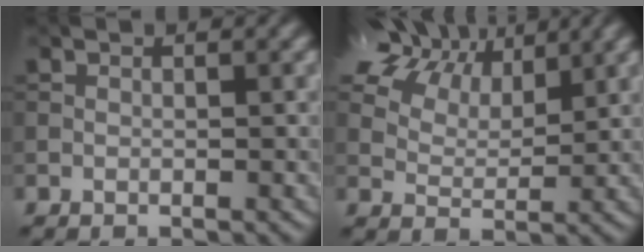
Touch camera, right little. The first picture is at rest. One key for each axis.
{"total": 9.2, "fx": 6.4, "fy": 4.4, "fz": 4.9, "tx": -0.143, "ty": 0.023, "tz": 0.122}